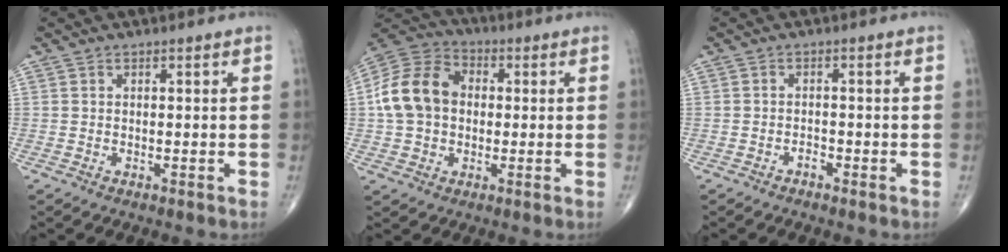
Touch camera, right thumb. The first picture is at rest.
{"total": 13.4, "force": [0.6, 10.3, 8.5], "torque": [-0.152, 0.033, 0.003]}
{"total": 1.1, "force": [-0.9, 0.5, 0.4], "torque": [-0.007, 0.005, -0.017]}